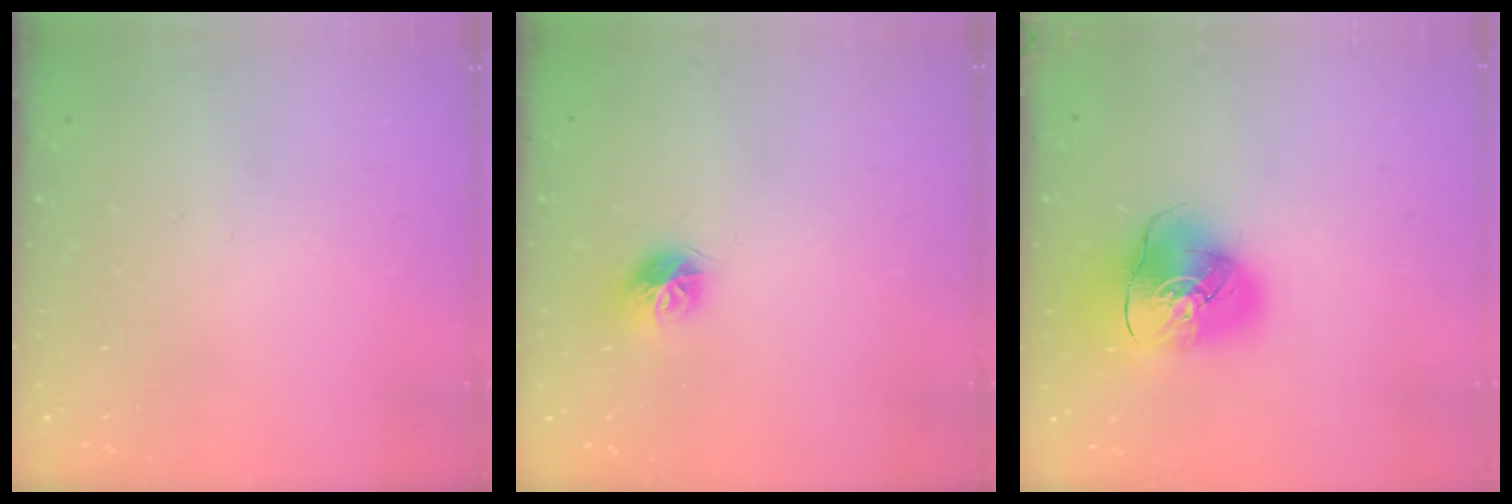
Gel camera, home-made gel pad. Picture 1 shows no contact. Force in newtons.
{"total": 8.8, "press": 8.8, "slide": 0.4}
{"total": 15.6, "press": 15.5, "slide": 2.4}